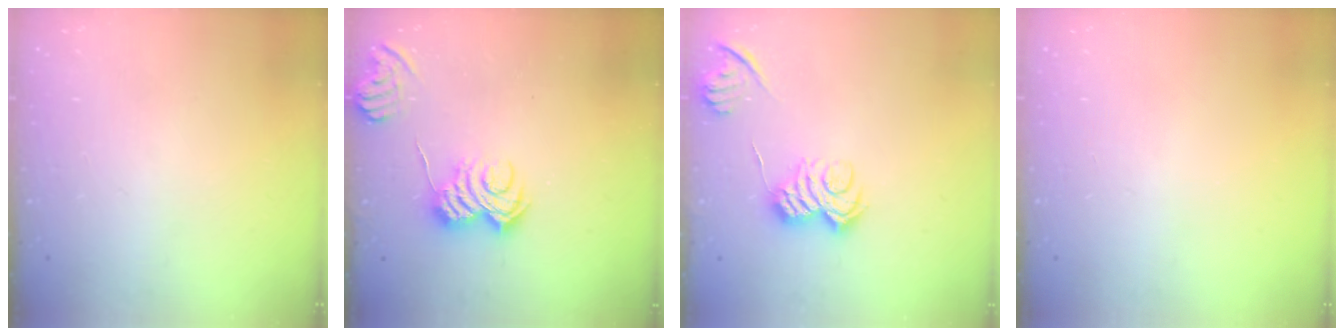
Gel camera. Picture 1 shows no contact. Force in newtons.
{"total": 5.4, "press": 5.3, "slide": 1.0}
{"total": 9.7, "press": 9.7, "slide": 0.4}
{"total": 0.0}